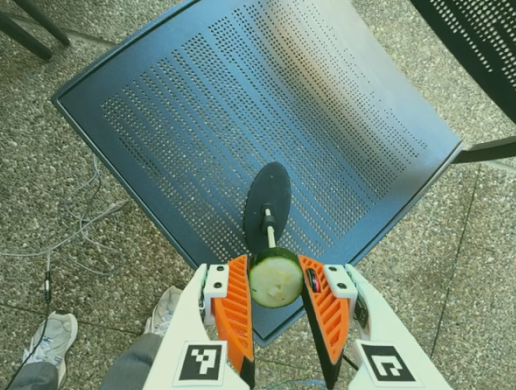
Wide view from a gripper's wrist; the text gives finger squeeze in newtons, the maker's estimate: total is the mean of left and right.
{"total": 9.2, "left": 8.6, "right": 9.7}